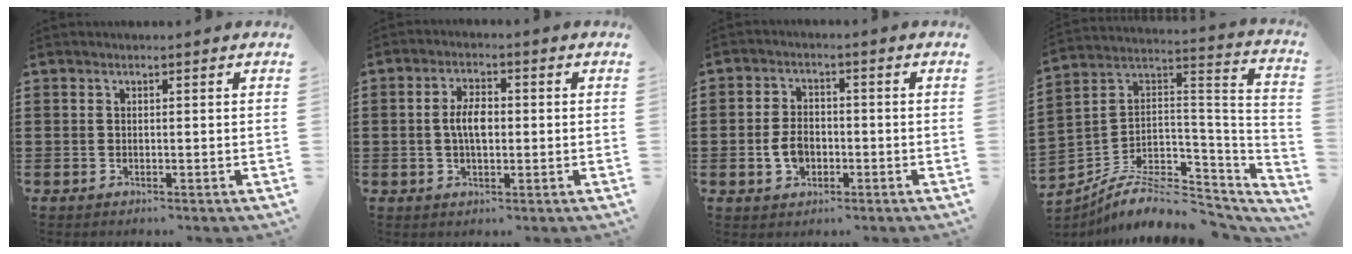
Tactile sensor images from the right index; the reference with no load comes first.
{"total": 4.8, "force": [0.0, 2.2, 4.2], "torque": [-0.081, 0.001, -0.006]}
{"total": 4.3, "force": [-1.0, 3.1, 2.9], "torque": [-0.072, 0.001, -0.022]}
{"total": 7.7, "force": [-5.4, 3.5, 4.1], "torque": [-0.072, 0.005, -0.100]}